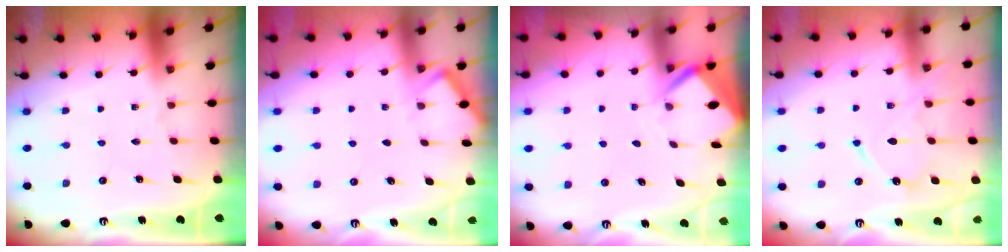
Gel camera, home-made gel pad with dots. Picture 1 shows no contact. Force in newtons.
{"total": 2.7, "press": 2.7, "slide": 0.2}
{"total": 3.4, "press": 3.4, "slide": 0.3}
{"total": 11.5, "press": 11.5, "slide": 1.0}